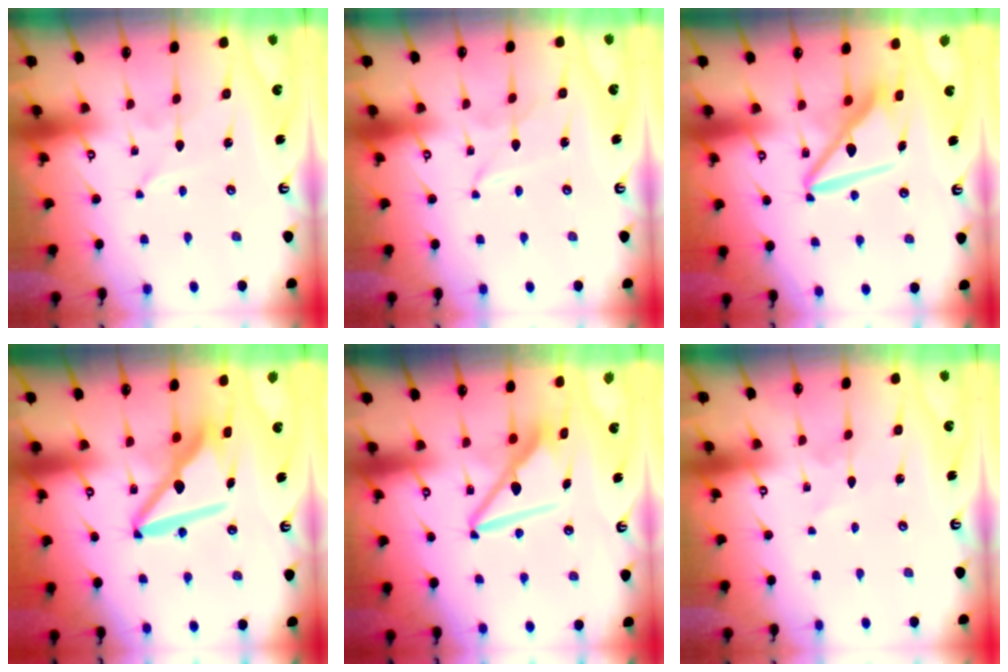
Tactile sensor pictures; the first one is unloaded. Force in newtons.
{"total": 1.5, "press": 1.4, "slide": 0.2}
{"total": 12.0, "press": 11.9, "slide": 1.5}
{"total": 12.8, "press": 12.7, "slide": 1.4}
{"total": 10.2, "press": 10.2, "slide": 1.0}
{"total": 0.8, "press": 0.8, "slide": 0.1}